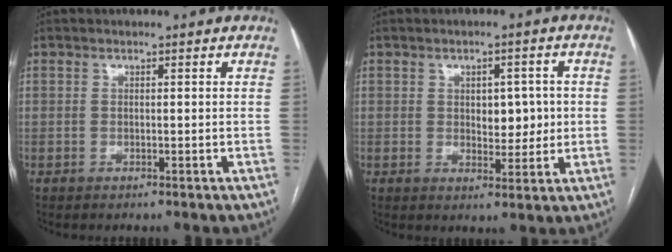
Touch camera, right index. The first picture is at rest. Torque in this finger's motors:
{"motor_torque": [0.14, 0.21, -0.01, 0.00]}